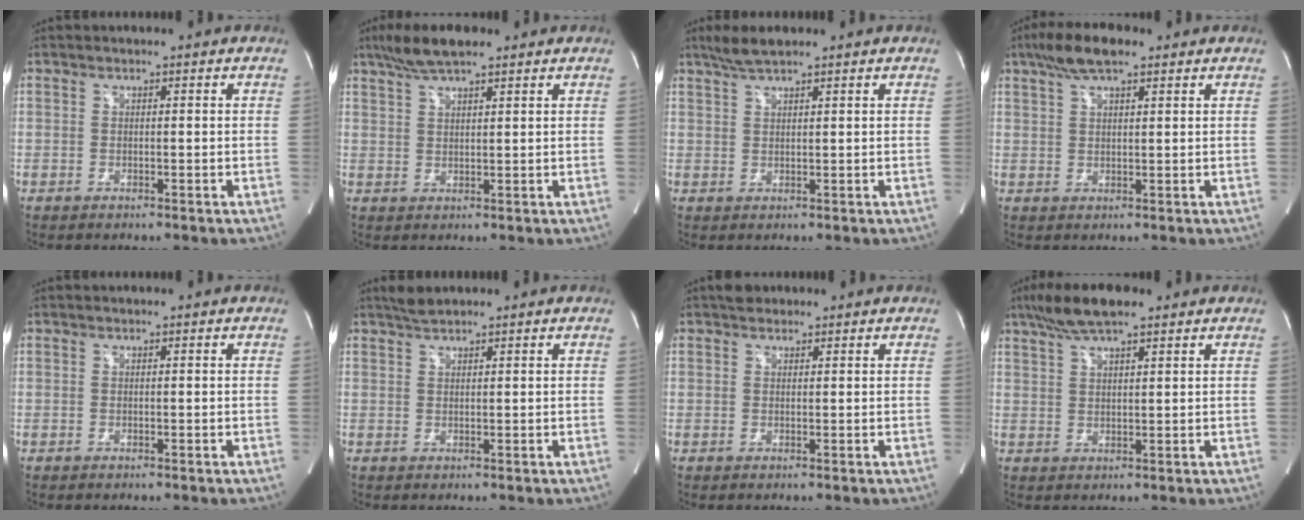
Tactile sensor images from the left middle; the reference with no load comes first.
{"total": 6.3, "force": [4.8, 1.1, 3.9], "torque": [-0.082, 0.019, 0.087]}
{"total": 3.6, "force": [2.9, 0.3, 2.0], "torque": [-0.049, 0.011, 0.059]}
{"total": 6.6, "force": [4.4, 1.7, 4.5], "torque": [-0.094, 0.021, 0.079]}
{"total": 0.0}
{"total": 2.0, "force": [1.9, 0.1, 0.7], "torque": [-0.019, 0.010, 0.038]}
{"total": 2.0, "force": [1.6, 1.2, 0.5], "torque": [-0.009, 0.016, 0.022]}
{"total": 7.7, "force": [5.7, 1.4, 5.0], "torque": [-0.098, 0.022, 0.100]}